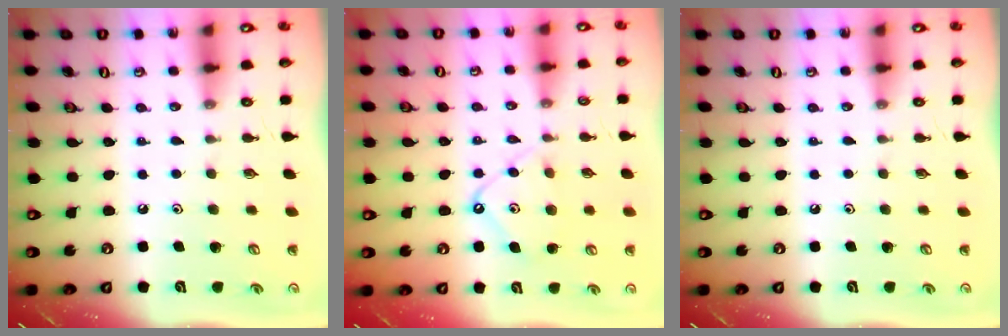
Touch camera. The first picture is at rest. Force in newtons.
{"total": 9.8, "press": 9.8, "slide": 1.0}
{"total": 0.0}